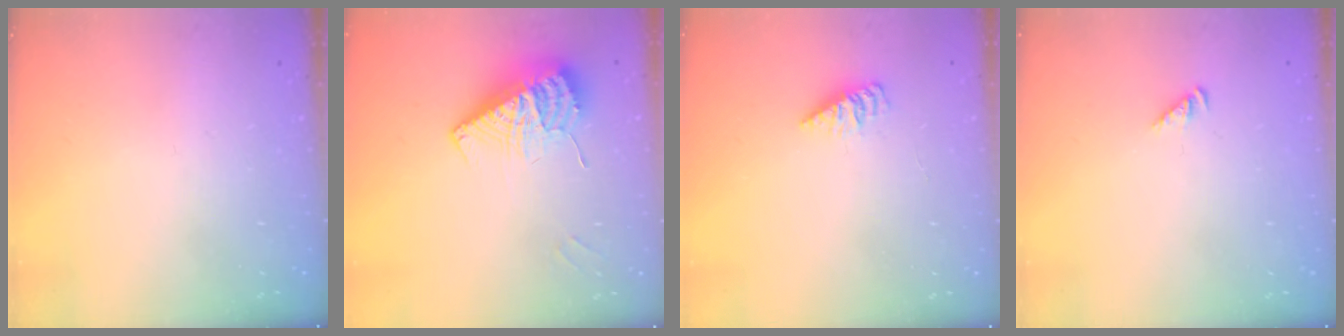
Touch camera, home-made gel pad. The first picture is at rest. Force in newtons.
{"total": 11.2, "press": 11.1, "slide": 1.4}
{"total": 3.0, "press": 3.0, "slide": 0.2}
{"total": 2.3, "press": 2.2, "slide": 0.4}